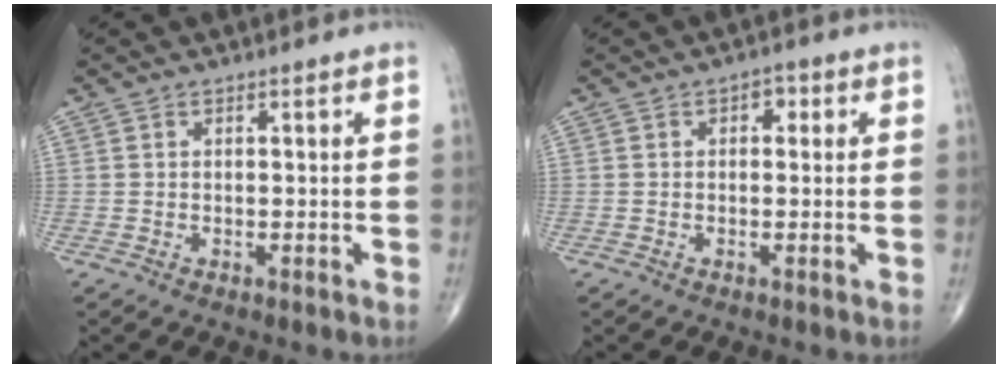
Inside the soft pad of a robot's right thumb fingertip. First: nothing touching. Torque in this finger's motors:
{"motor_torque": [1.56, 3.45, 0.13, 0.17, -0.01]}